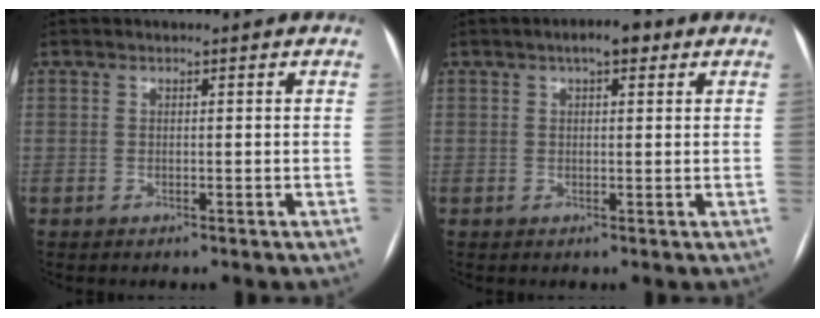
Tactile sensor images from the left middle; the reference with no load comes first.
{"total": 3.7, "force": [2.0, 1.3, 2.8], "torque": [-0.044, 0.015, 0.027]}